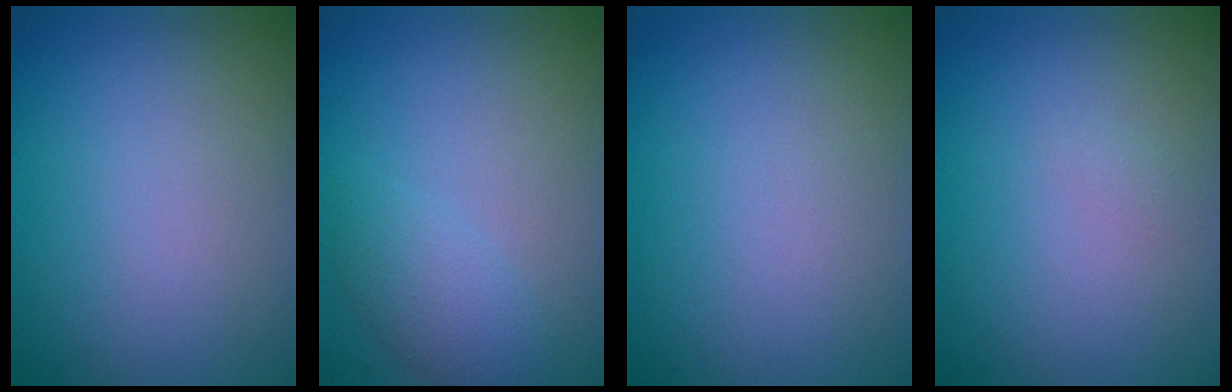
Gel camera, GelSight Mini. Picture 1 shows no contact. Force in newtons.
{"total": 2.5, "press": 2.5, "slide": 0.1}
{"total": 0.0}
{"total": 0.5, "press": 0.5, "slide": 0.0}